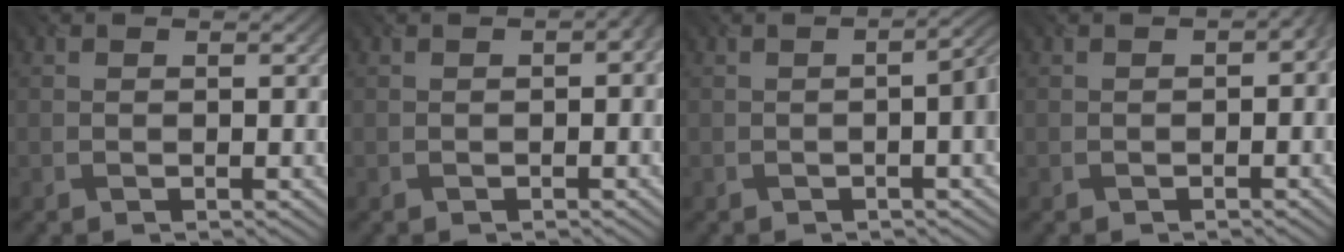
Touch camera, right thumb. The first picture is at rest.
{"total": 2.3, "force": [-0.1, 1.3, 1.9], "torque": [-0.024, -0.001, 0.002]}
{"total": 5.0, "force": [-0.5, 1.7, 4.7], "torque": [-0.058, 0.000, -0.003]}
{"total": 2.8, "force": [-0.3, 1.8, 2.2], "torque": [-0.023, -0.007, -0.003]}